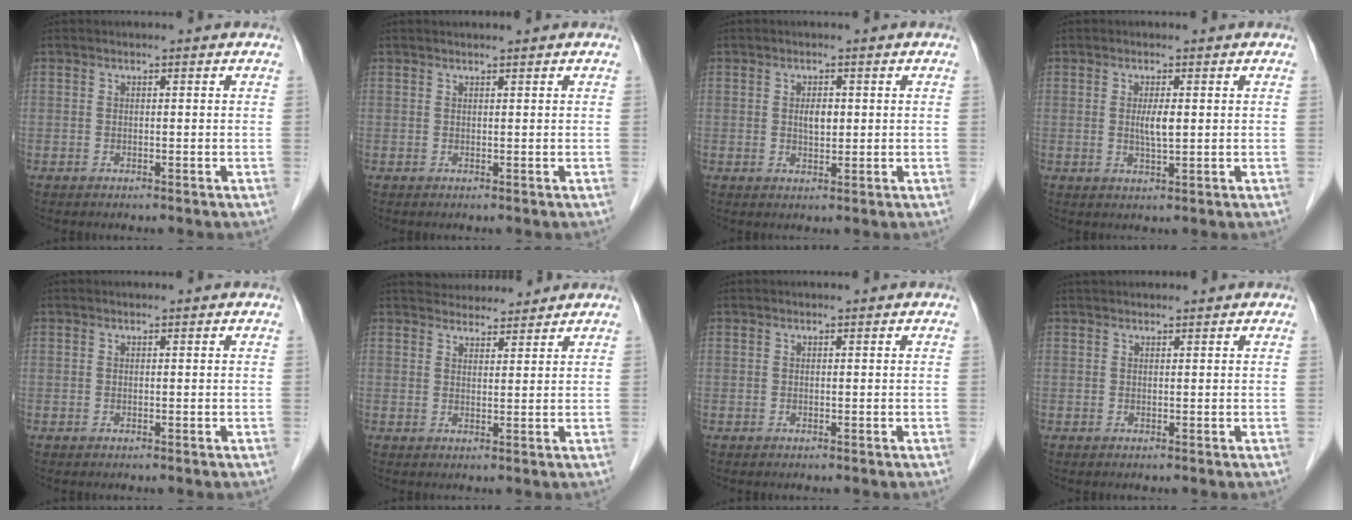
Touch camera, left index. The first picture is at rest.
{"total": 0.8, "force": [0.8, -0.1, 0.3], "torque": [-0.005, 0.006, 0.016]}
{"total": 2.2, "force": [0.4, 1.1, 1.8], "torque": [-0.033, -0.001, 0.008]}
{"total": 2.5, "force": [0.3, 0.3, 2.5], "torque": [-0.049, -0.004, 0.007]}
{"total": 0.0}
{"total": 7.3, "force": [7.0, 1.4, 1.5], "torque": [-0.020, 0.020, 0.102]}
{"total": 0.0}
{"total": 2.6, "force": [2.4, 0.4, 0.8], "torque": [-0.005, 0.032, 0.041]}